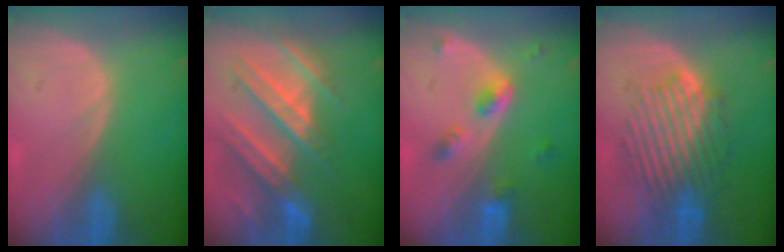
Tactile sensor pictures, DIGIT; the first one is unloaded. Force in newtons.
{"total": 10.5, "press": 9.6, "slide": 4.2}
{"total": 4.6, "press": 4.4, "slide": 1.4}
{"total": 8.9, "press": 8.6, "slide": 2.3}